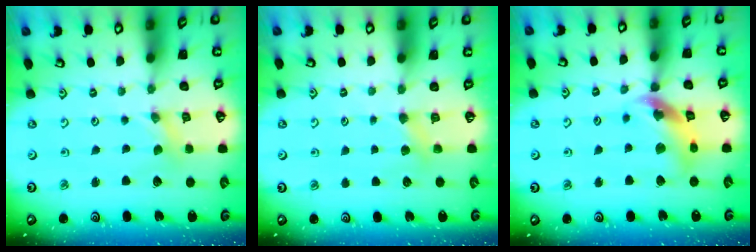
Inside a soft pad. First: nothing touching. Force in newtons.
{"total": 3.6, "press": 3.6, "slide": 0.4}
{"total": 13.8, "press": 13.7, "slide": 1.6}